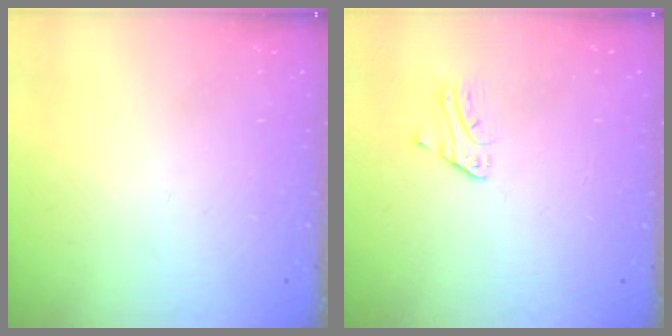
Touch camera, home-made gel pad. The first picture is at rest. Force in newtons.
{"total": 2.2, "press": 2.2, "slide": 0.3}